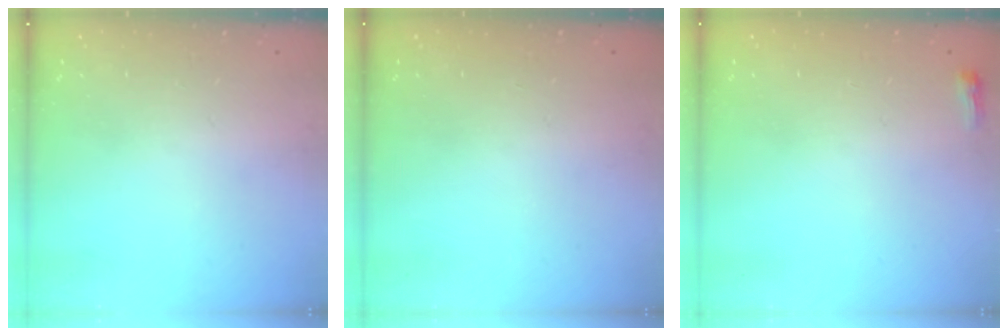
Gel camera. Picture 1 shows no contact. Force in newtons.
{"total": 0.0}
{"total": 2.6, "press": 2.5, "slide": 0.6}